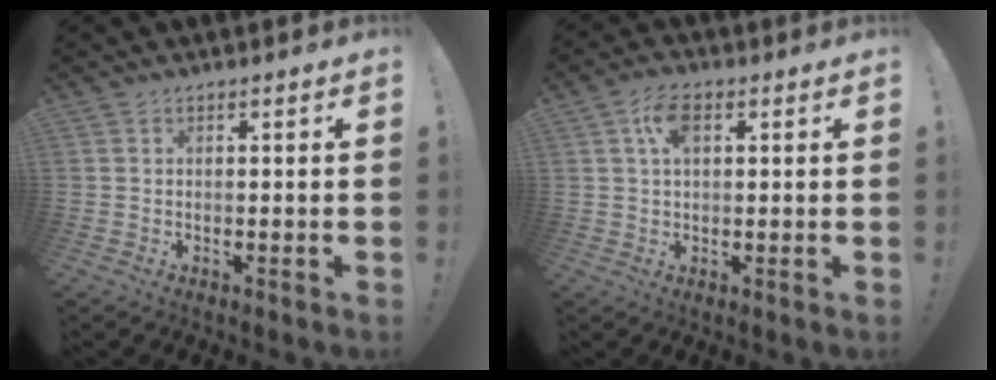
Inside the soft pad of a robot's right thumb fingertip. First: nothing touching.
{"total": 6.3, "force": [2.0, 3.2, 5.0], "torque": [-0.087, 0.004, 0.035]}